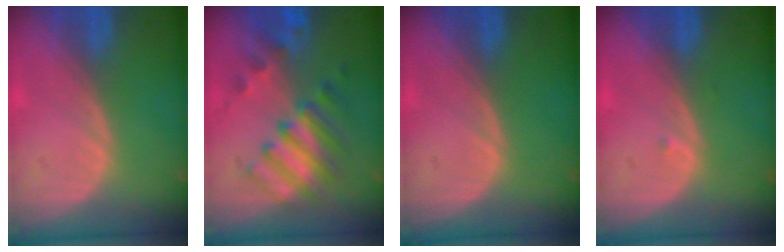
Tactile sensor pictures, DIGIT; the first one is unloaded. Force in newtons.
{"total": 7.7, "press": 7.5, "slide": 1.8}
{"total": 0.0}
{"total": 0.5, "press": 0.4, "slide": 0.3}